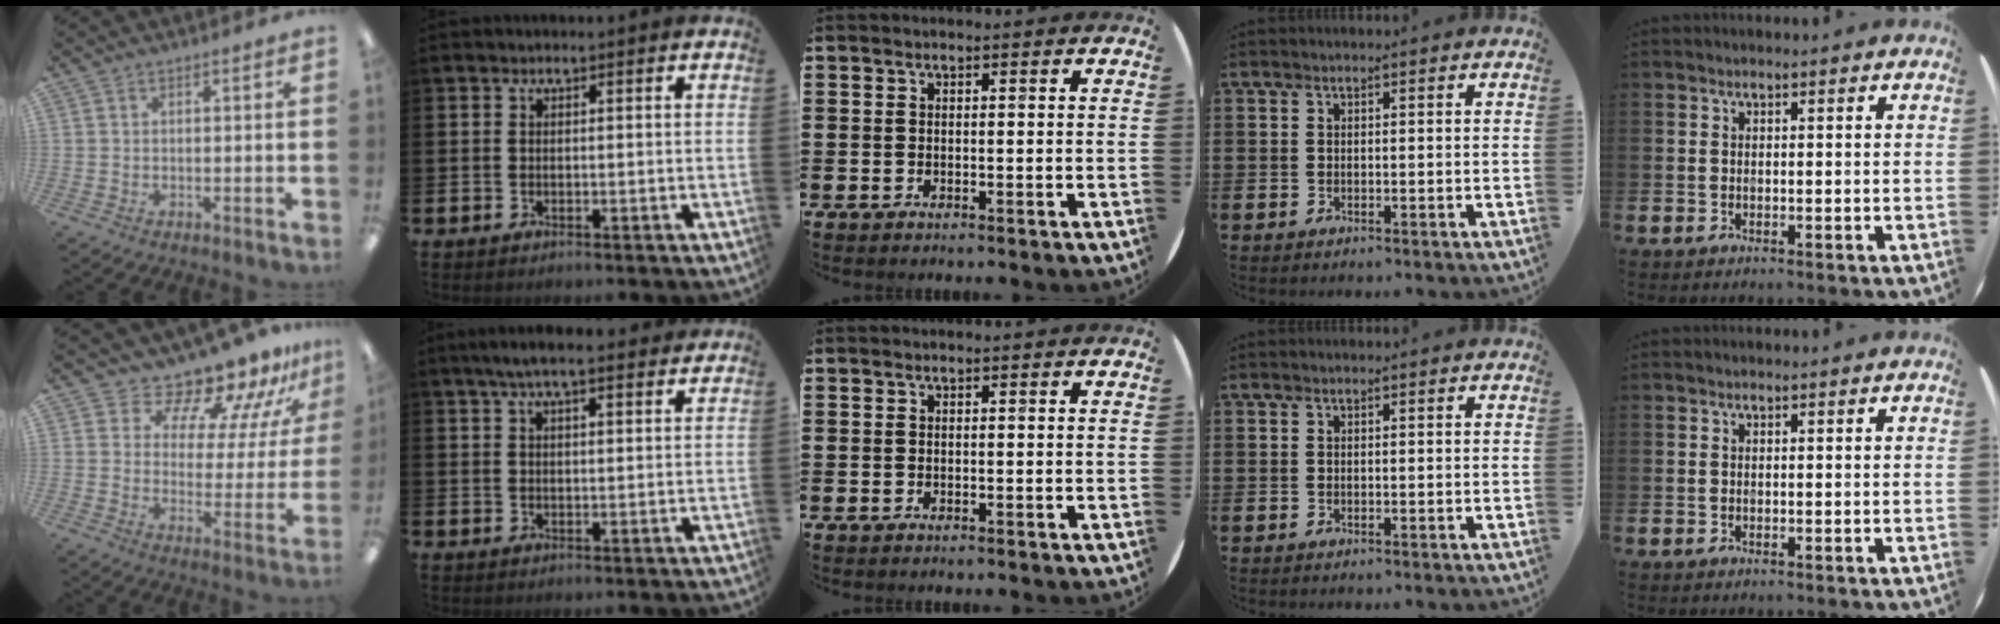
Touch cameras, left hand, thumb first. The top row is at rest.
{"thumb": {"total": 11.8, "force": [11.1, 3.0, 2.5], "torque": [-0.048, -0.106, 0.194]}, "index": {"total": 5.0, "force": [4.3, 0.9, 2.5], "torque": [-0.047, -0.009, 0.074]}}